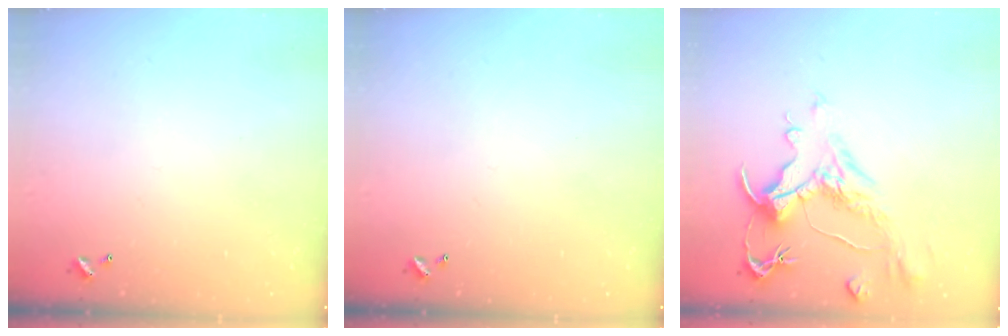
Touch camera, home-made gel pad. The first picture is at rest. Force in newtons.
{"total": 0.0}
{"total": 2.0, "press": 1.2, "slide": 1.6}